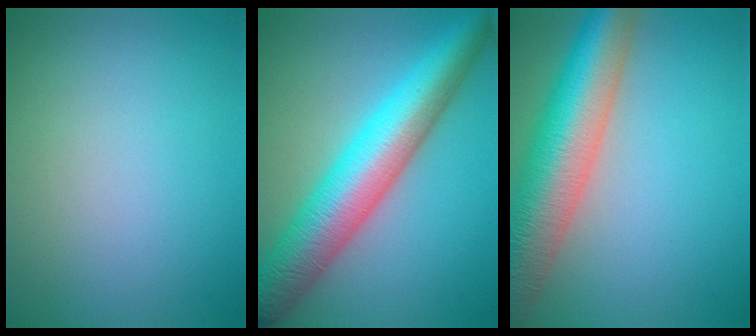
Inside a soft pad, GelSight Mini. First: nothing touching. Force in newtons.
{"total": 9.5, "press": 9.5, "slide": 0.2}
{"total": 11.0, "press": 10.9, "slide": 0.9}